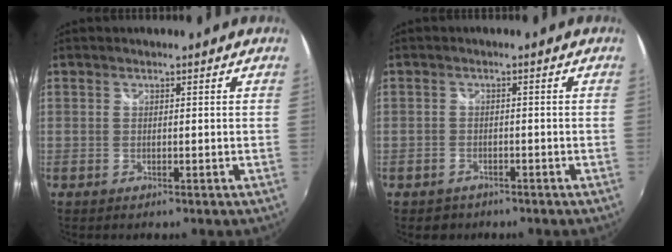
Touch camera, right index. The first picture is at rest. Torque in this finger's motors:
{"motor_torque": [0.31, -0.20, 0.07, 0.00]}